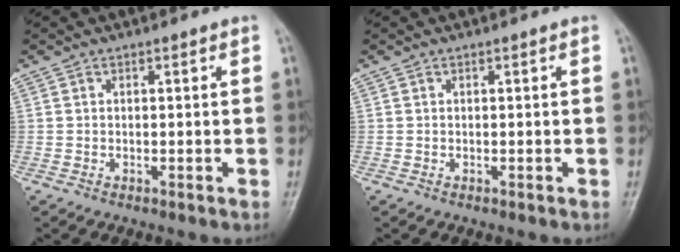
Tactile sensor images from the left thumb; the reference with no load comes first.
{"total": 0.0}